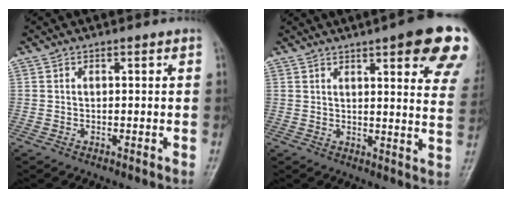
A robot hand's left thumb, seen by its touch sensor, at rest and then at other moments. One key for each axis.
{"total": 18.9, "fx": 10.8, "fy": 4.2, "fz": 15.0, "tx": -0.165, "ty": -0.030, "tz": 0.119}